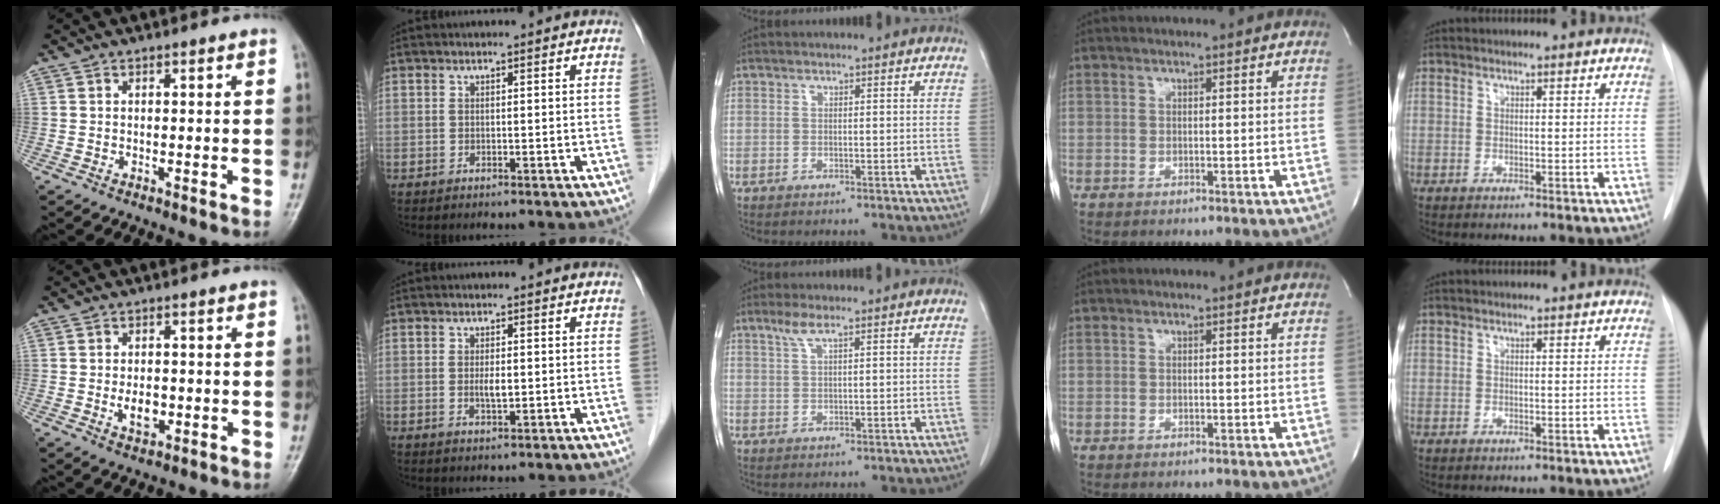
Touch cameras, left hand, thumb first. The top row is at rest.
{"thumb": {"total": 4.1, "force": [-0.8, 2.5, 3.1], "torque": [-0.047, -0.001, -0.009]}, "index": {"total": 2.0, "force": [0.0, 0.6, 1.9], "torque": [-0.038, -0.001, 0.001]}, "middle": {"total": 2.3, "force": [1.4, 0.1, 1.7], "torque": [-0.046, 0.008, 0.034]}}